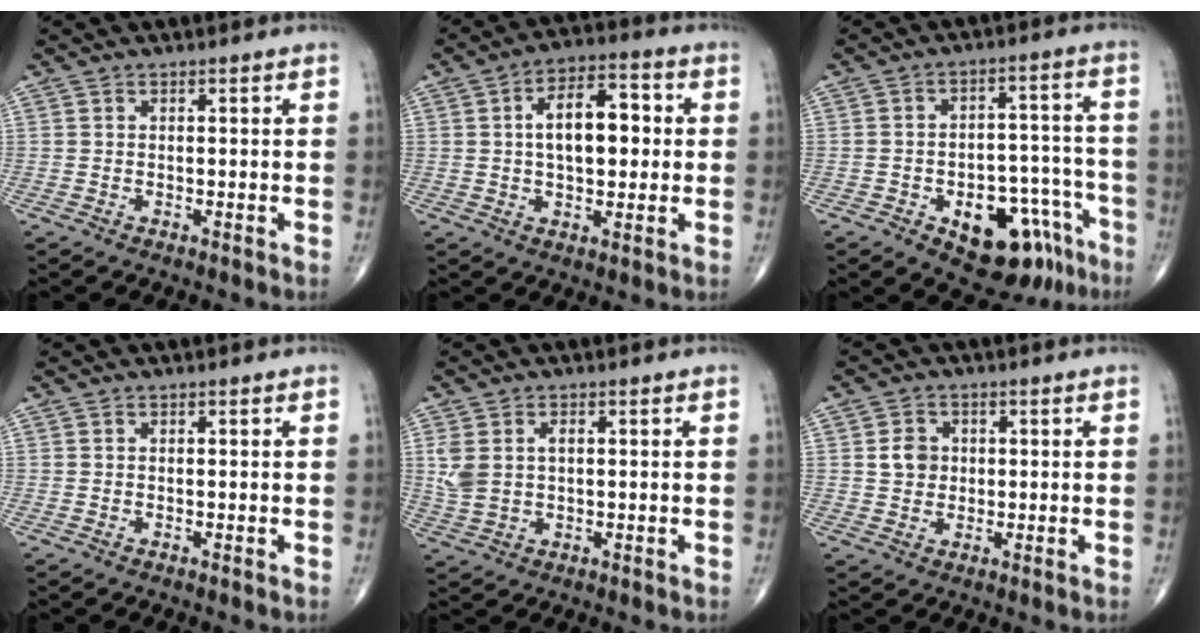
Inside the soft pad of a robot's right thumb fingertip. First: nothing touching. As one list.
[{"total": 11.7, "force": [1.2, 6.3, 9.8], "torque": [-0.134, 0.020, 0.015]}, {"total": 15.9, "force": [-8.4, 8.6, 10.4], "torque": [-0.101, 0.068, -0.108]}, {"total": 0.0}, {"total": 6.0, "force": [1.1, 3.8, 4.5], "torque": [-0.106, 0.009, 0.028]}, {"total": 4.2, "force": [0.6, 3.6, 2.0], "torque": [-0.017, 0.000, 0.008]}]